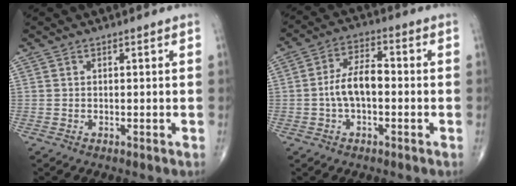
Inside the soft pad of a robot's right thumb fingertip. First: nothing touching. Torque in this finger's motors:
{"motor_torque": [0.70, 0.92, 1.11, -0.08, 0.11]}